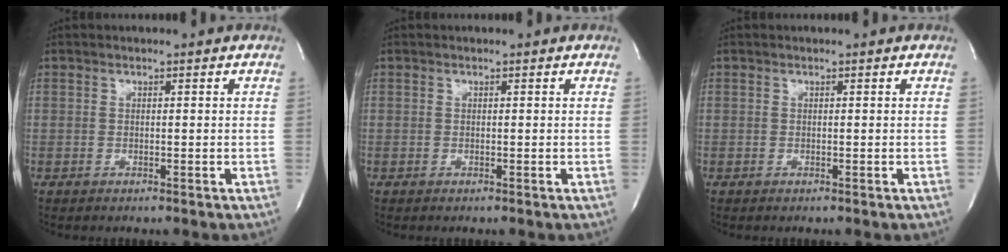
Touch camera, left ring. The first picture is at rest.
{"total": 0.0}
{"total": 0.0}